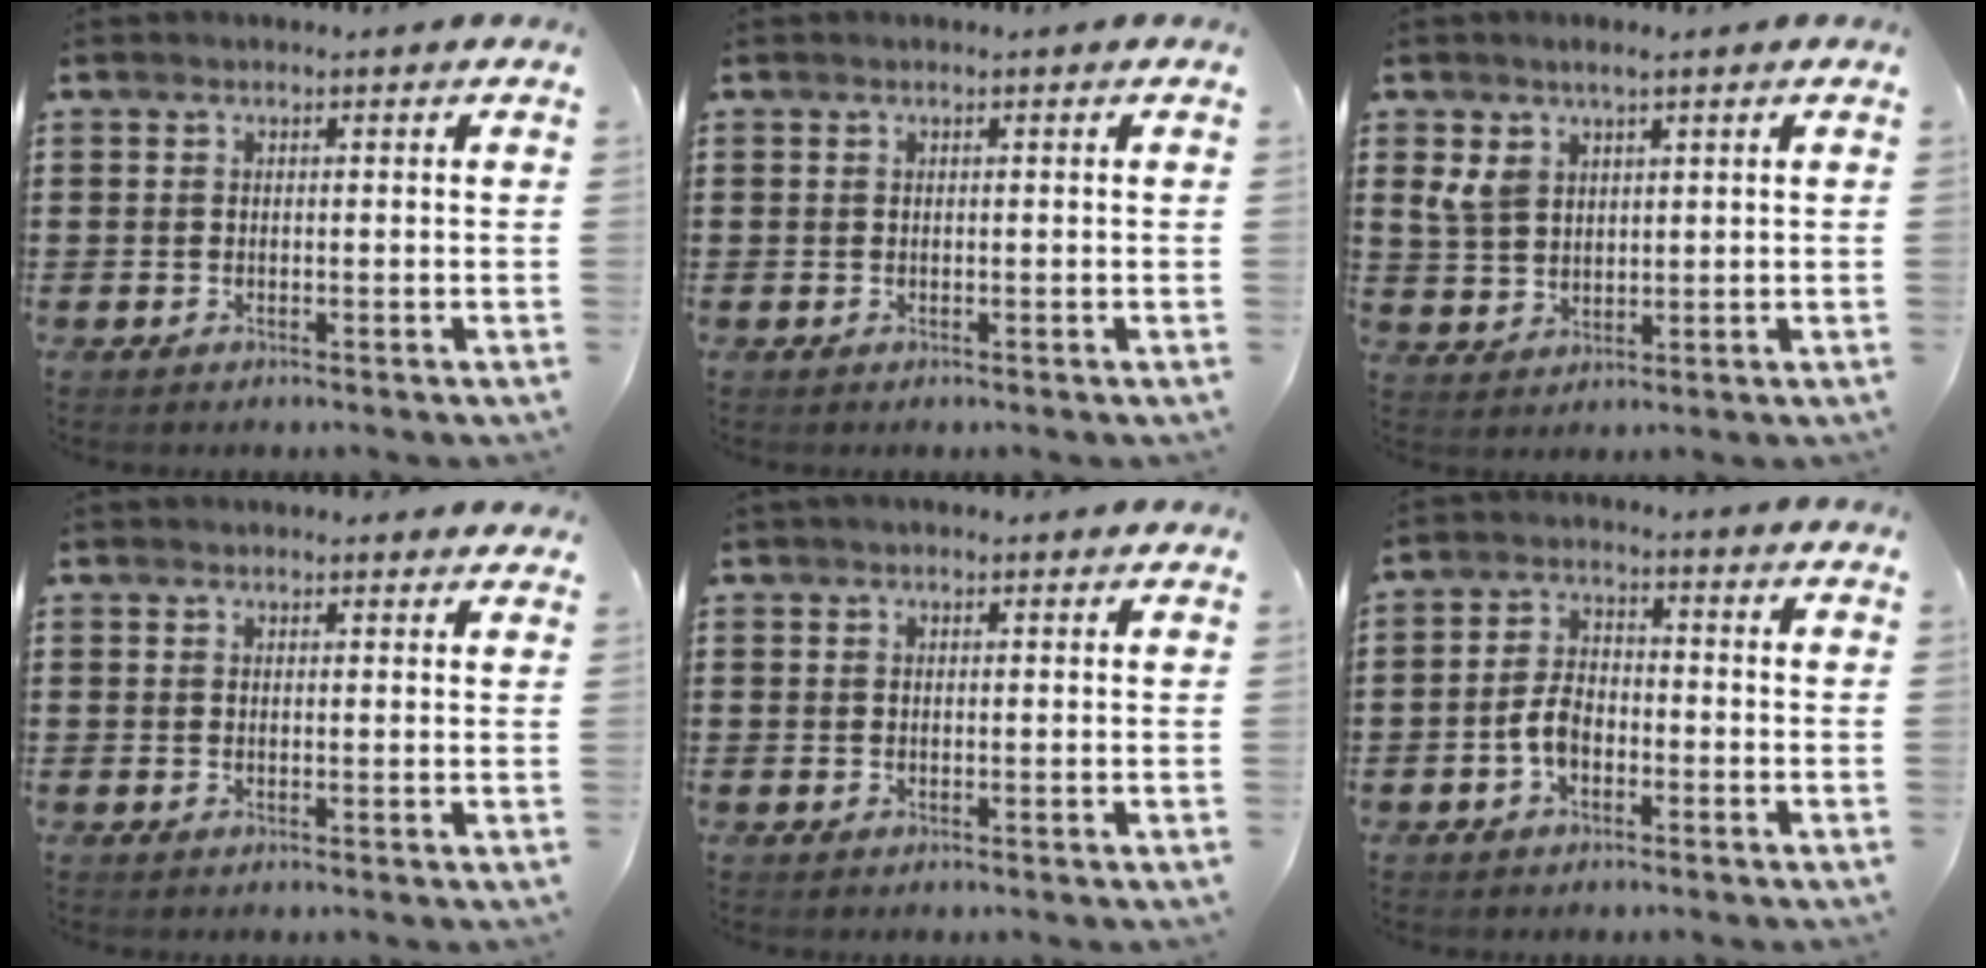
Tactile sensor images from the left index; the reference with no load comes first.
{"total": 0.0}
{"total": 4.1, "force": [2.3, 2.6, 2.3], "torque": [-0.054, 0.009, 0.041]}
{"total": 1.5, "force": [1.5, 0.2, 0.2], "torque": [-0.007, 0.003, 0.029]}
{"total": 1.0, "force": [0.8, 0.3, 0.3], "torque": [-0.008, 0.003, 0.016]}
{"total": 4.4, "force": [-1.7, 2.6, 3.2], "torque": [-0.085, -0.002, -0.040]}